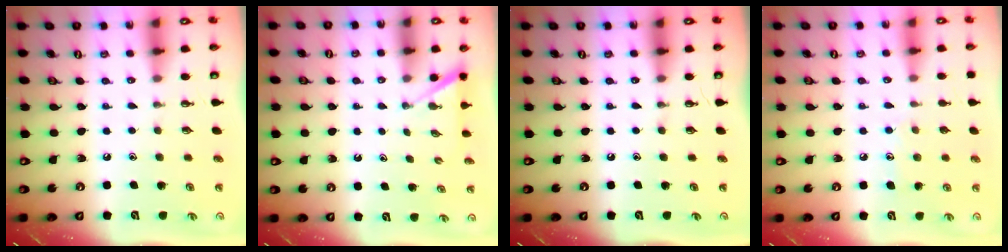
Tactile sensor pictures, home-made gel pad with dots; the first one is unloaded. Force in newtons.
{"total": 1.2, "press": 1.2, "slide": 0.1}
{"total": 0.0}
{"total": 7.0, "press": 7.0, "slide": 0.6}